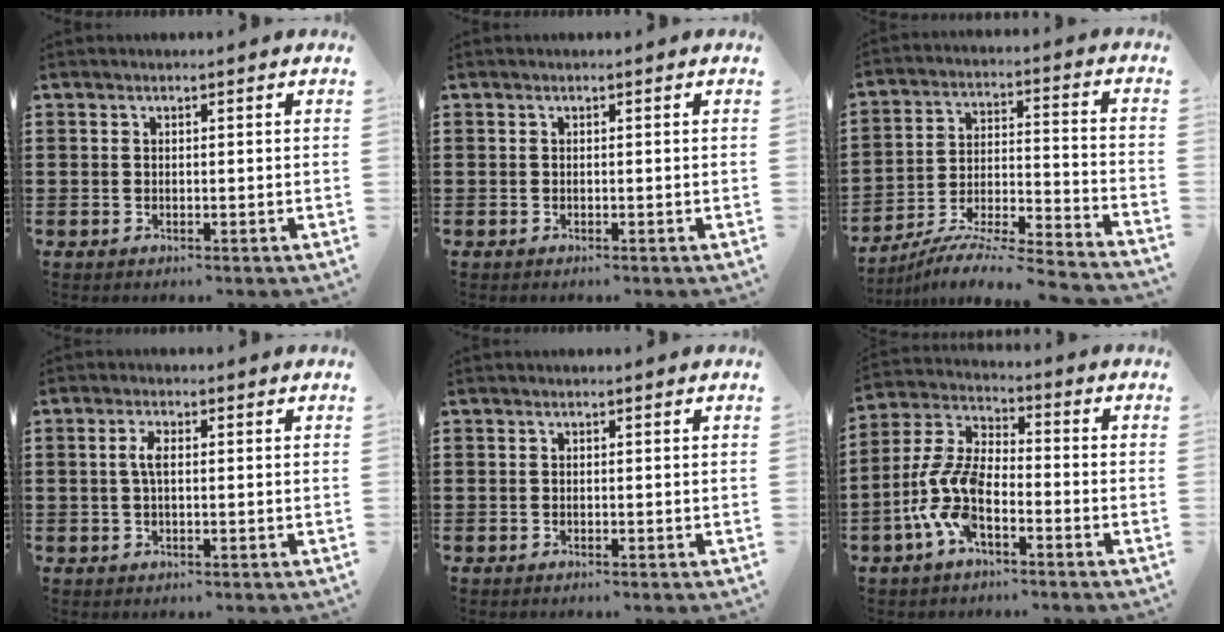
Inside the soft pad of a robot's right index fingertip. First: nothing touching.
{"total": 0.0}
{"total": 7.0, "force": [-6.5, -0.1, 2.5], "torque": [-0.044, -0.009, -0.134]}
{"total": 2.7, "force": [0.2, 1.0, 2.5], "torque": [-0.050, 0.004, 0.001]}
{"total": 0.0}
{"total": 9.6, "force": [-4.4, 4.0, 7.6], "torque": [-0.201, -0.014, -0.091]}